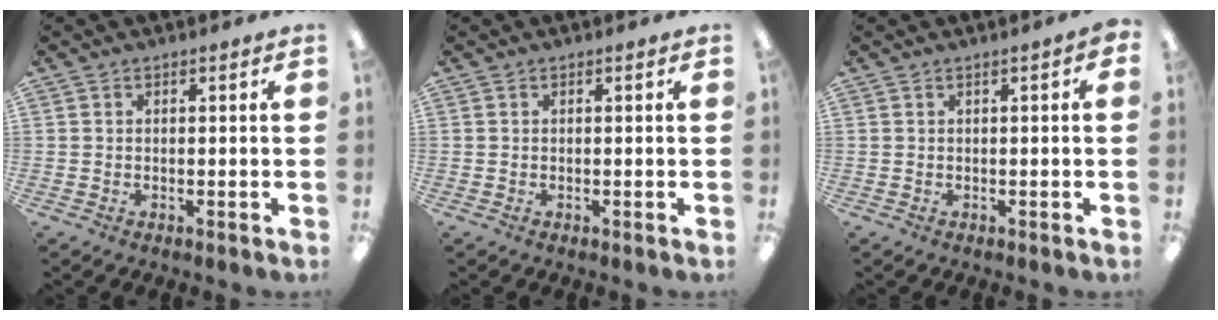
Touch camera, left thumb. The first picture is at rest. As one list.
[{"total": 0.0}, {"total": 0.8, "force": [0.0, 0.1, 0.8], "torque": [-0.012, 0.000, 0.001]}]